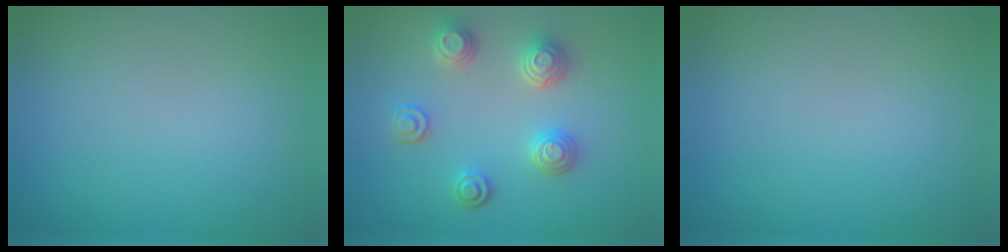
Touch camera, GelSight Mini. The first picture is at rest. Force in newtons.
{"total": 4.0, "press": 3.3, "slide": 2.1}
{"total": 0.0}